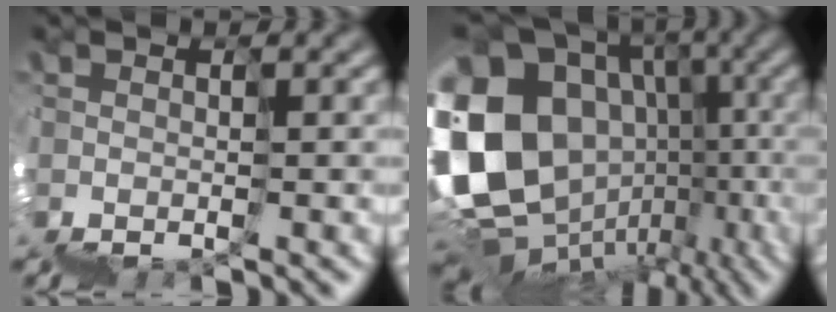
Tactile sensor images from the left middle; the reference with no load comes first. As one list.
[{"total": 17.0, "force": [0.3, 14.3, 9.2], "torque": [-0.194, -0.001, 0.028]}]